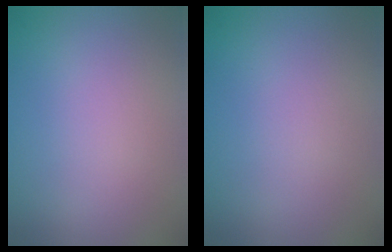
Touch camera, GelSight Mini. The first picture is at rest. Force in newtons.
{"total": 0.0}